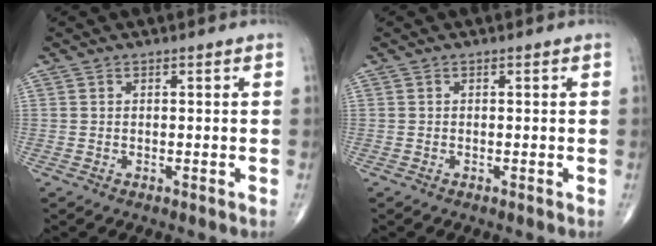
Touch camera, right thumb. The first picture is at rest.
{"total": 0.0}